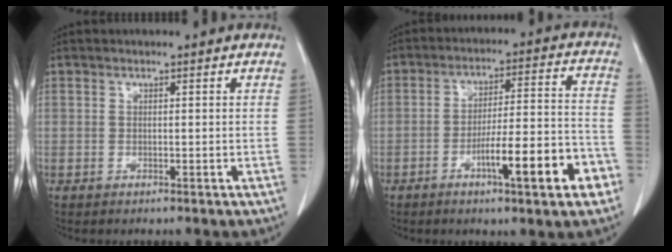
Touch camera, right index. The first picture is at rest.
{"total": 13.1, "force": [-5.9, 1.6, 11.6], "torque": [-0.176, 0.015, -0.084]}